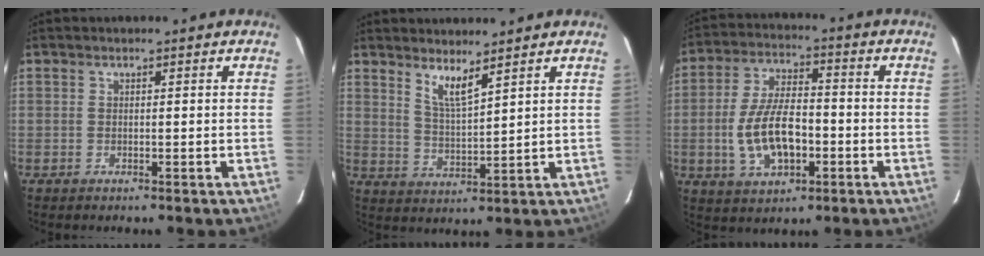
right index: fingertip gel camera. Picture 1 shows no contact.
{"total": 5.1, "force": [3.8, 0.5, 3.3], "torque": [-0.064, -0.009, 0.072]}
{"total": 12.4, "force": [-3.0, 6.1, 10.4], "torque": [-0.211, 0.006, -0.045]}